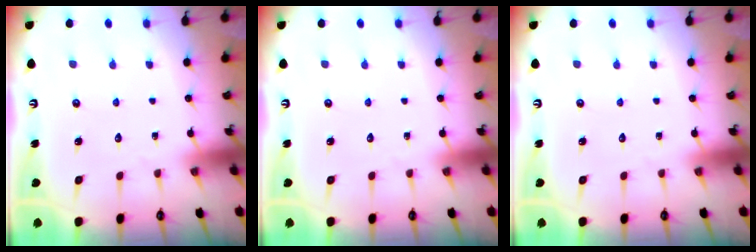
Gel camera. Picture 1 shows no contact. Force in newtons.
{"total": 0.0}
{"total": 0.0}